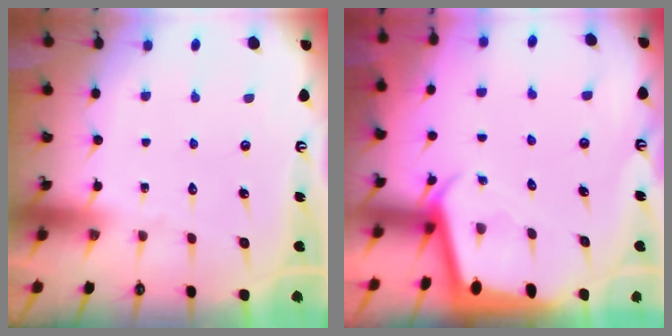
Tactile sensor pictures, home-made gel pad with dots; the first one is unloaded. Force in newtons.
{"total": 2.0, "press": 2.0, "slide": 0.1}